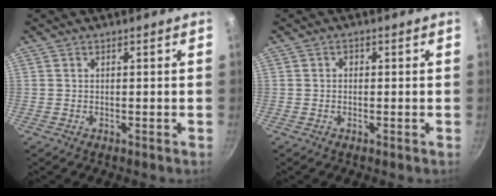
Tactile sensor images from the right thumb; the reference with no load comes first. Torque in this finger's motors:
{"motor_torque": [-0.15, -0.13, -0.27, 0.07, 0.03]}